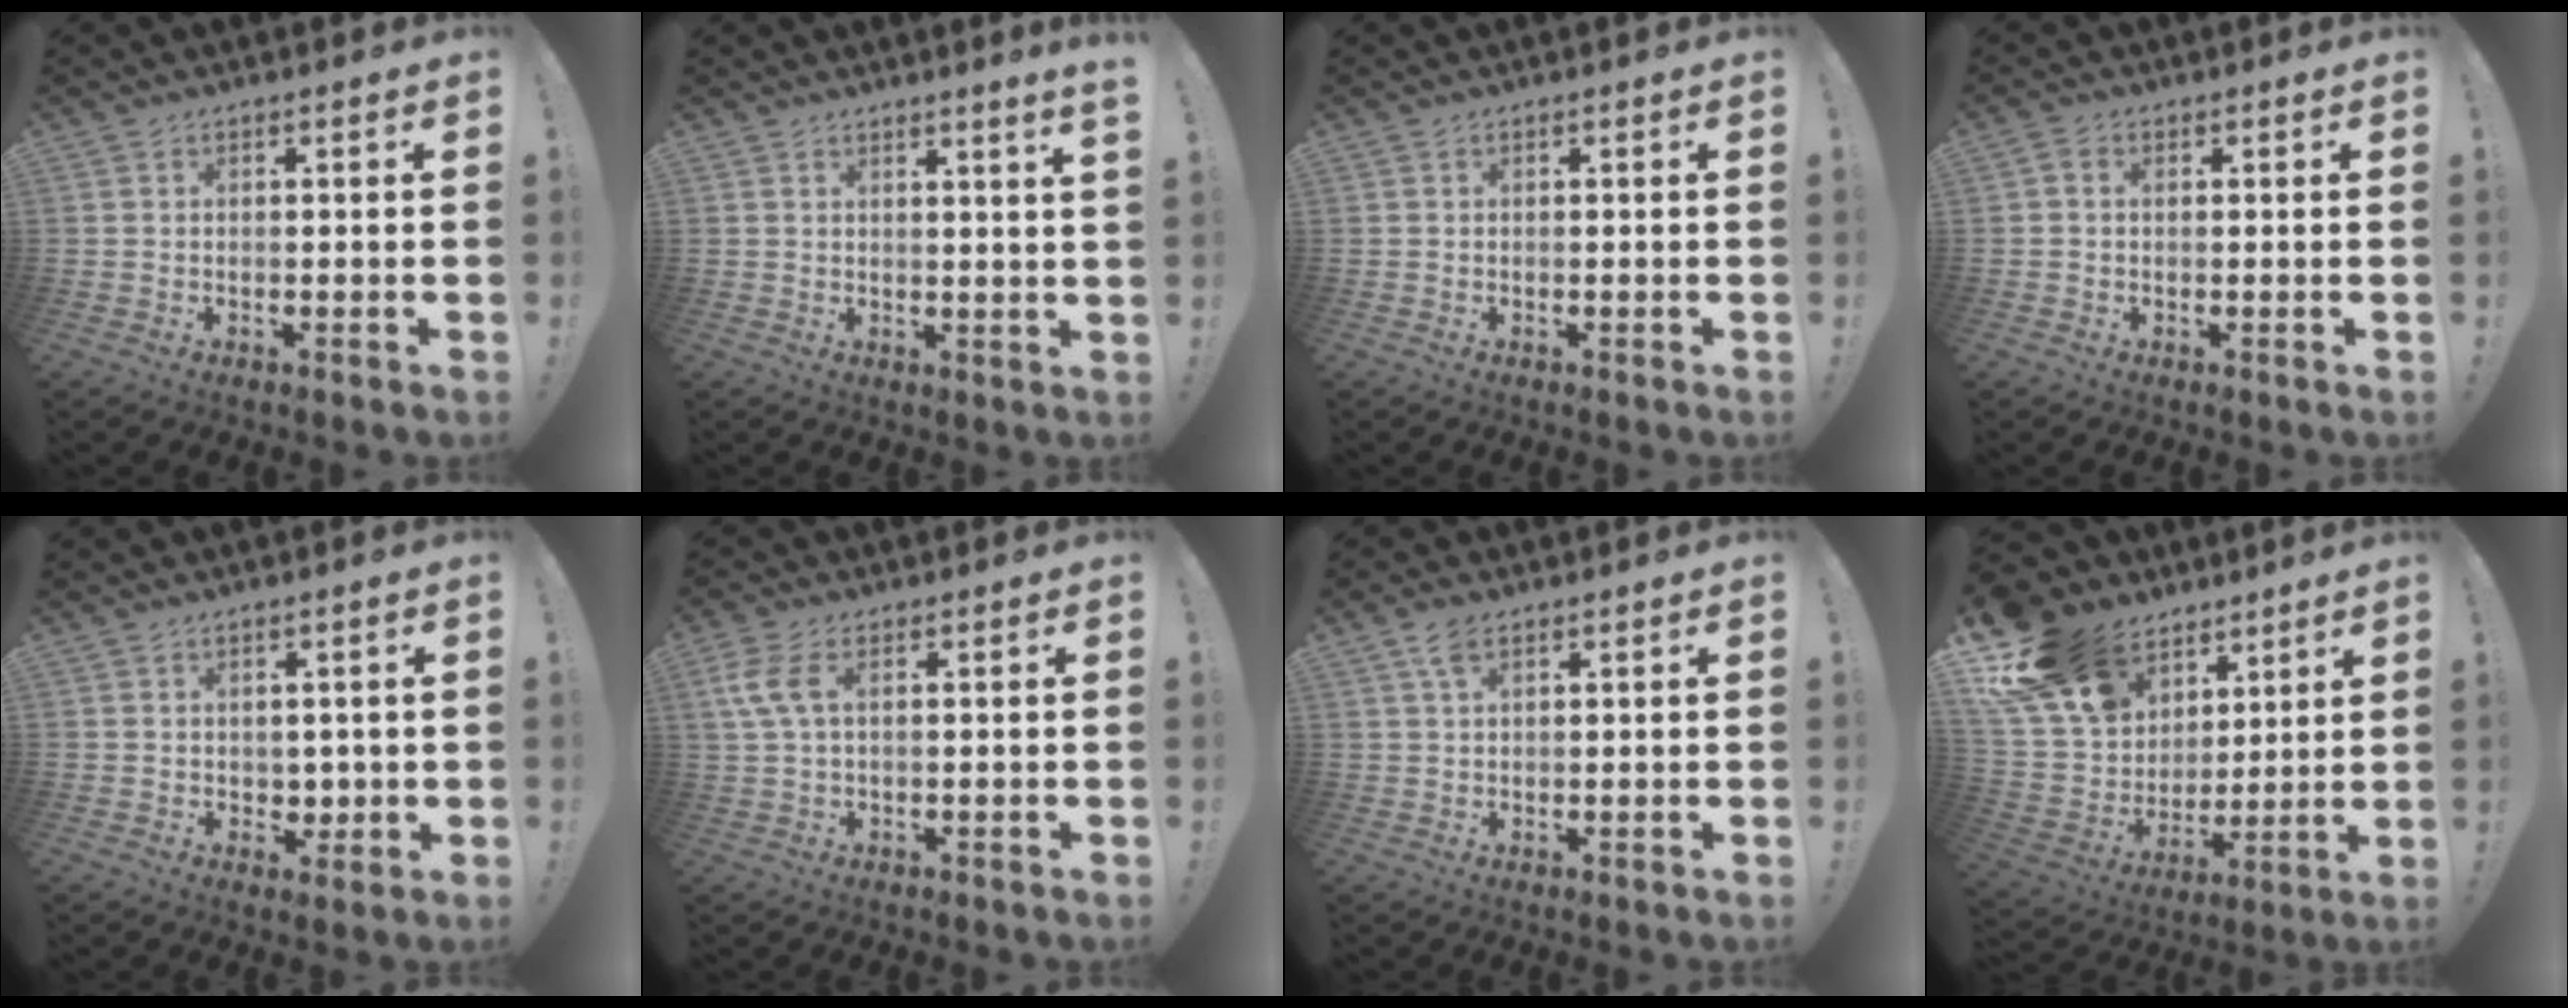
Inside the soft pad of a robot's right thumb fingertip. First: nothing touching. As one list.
[{"total": 2.8, "force": [1.9, -1.3, 1.6], "torque": [-0.020, -0.017, 0.028]}, {"total": 0.0}, {"total": 1.0, "force": [0.0, 0.5, 0.9], "torque": [-0.016, 0.004, 0.000]}, {"total": 3.7, "force": [1.4, 3.3, 0.8], "torque": [0.006, -0.013, 0.024]}, {"total": 6.5, "force": [1.7, 2.7, 5.6], "torque": [-0.123, 0.004, 0.034]}, {"total": 3.7, "force": [2.0, 1.6, 2.7], "torque": [-0.042, -0.004, 0.033]}, {"total": 21.0, "force": [12.3, 14.5, 8.8], "torque": [-0.163, -0.072, 0.259]}]